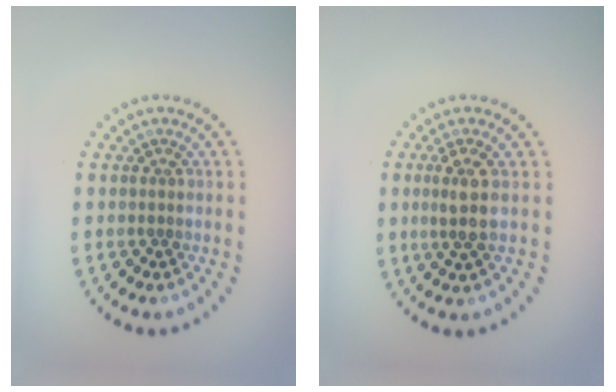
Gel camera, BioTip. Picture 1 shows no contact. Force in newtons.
{"total": 2.2, "press": 1.9, "slide": 1.2}